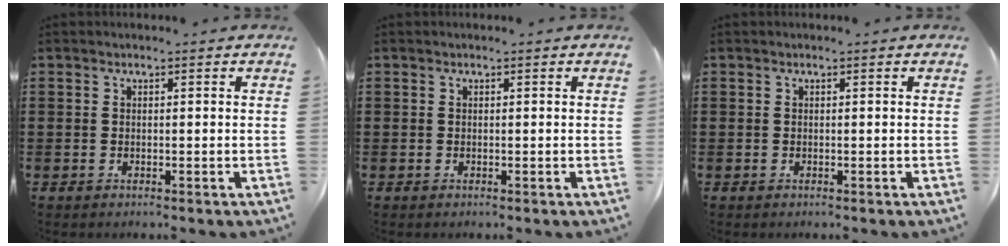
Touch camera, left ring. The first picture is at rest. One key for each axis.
{"total": 0.0}
{"total": 0.0}